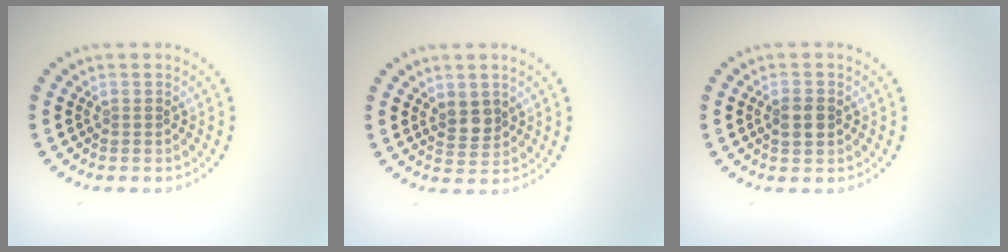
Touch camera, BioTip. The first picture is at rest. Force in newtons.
{"total": 2.0, "press": 1.8, "slide": 0.9}
{"total": 2.0, "press": 2.0, "slide": 0.2}